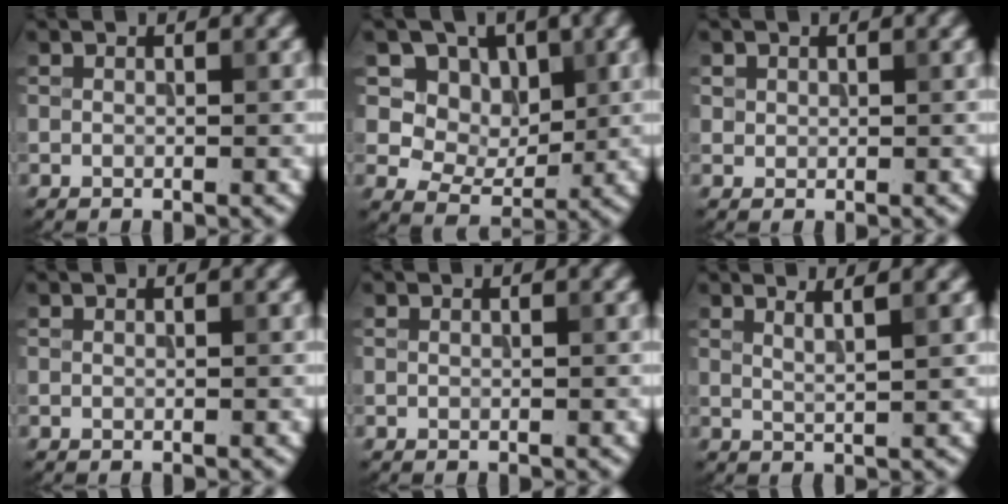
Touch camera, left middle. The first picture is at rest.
{"total": 8.2, "force": [3.3, 6.1, 4.4], "torque": [-0.090, -0.006, 0.060]}
{"total": 0.8, "force": [0.3, 0.7, 0.1], "torque": [-0.001, -0.005, 0.015]}
{"total": 0.0}
{"total": 0.0}
{"total": 2.2, "force": [1.6, 0.2, 1.6], "torque": [-0.019, 0.013, 0.015]}